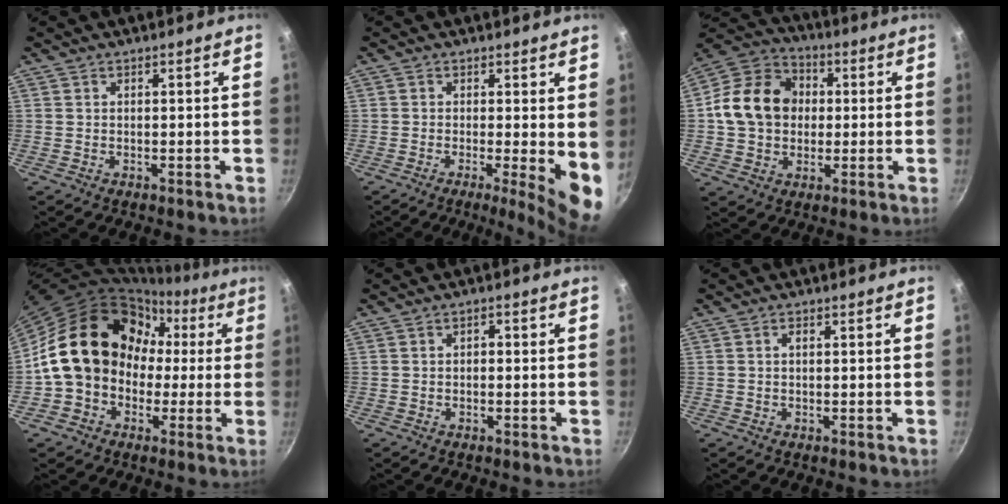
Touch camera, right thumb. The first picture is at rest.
{"total": 7.7, "force": [-0.7, 1.7, 7.4], "torque": [-0.090, -0.013, -0.008]}
{"total": 15.2, "force": [1.0, 12.4, 8.7], "torque": [-0.124, 0.027, 0.003]}
{"total": 17.6, "force": [0.1, 14.7, 9.5], "torque": [-0.114, 0.057, -0.006]}
{"total": 1.3, "force": [-0.2, 0.8, 0.9], "torque": [-0.016, 0.008, -0.004]}
{"total": 1.0, "force": [0.2, 0.5, 0.8], "torque": [-0.016, 0.004, 0.002]}